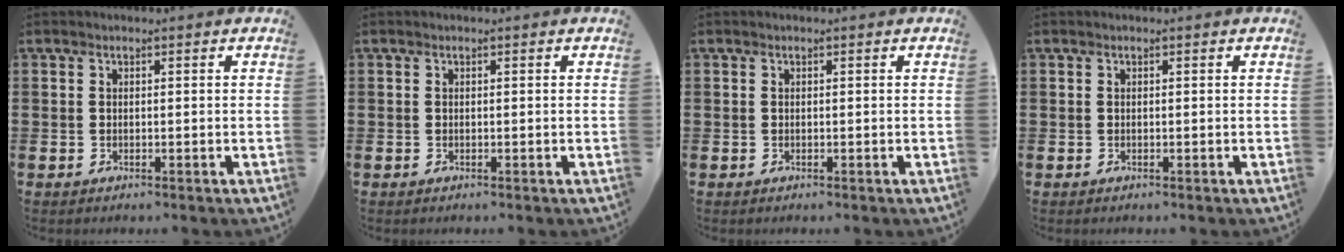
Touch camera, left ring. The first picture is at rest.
{"total": 0.0}
{"total": 0.0}
{"total": 0.0}